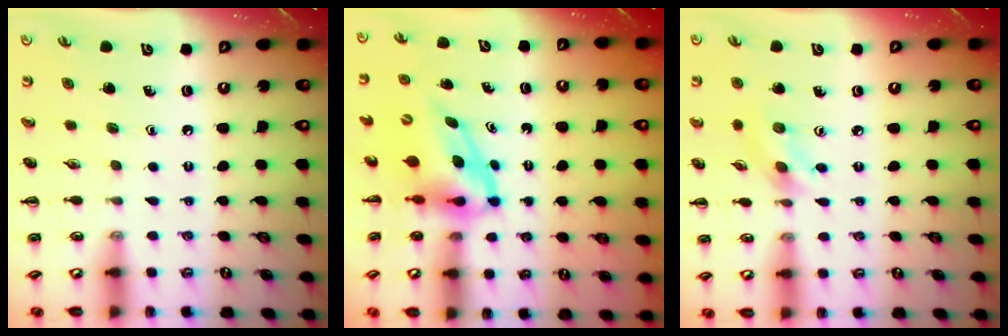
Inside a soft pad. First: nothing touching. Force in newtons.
{"total": 5.5, "press": 5.4, "slide": 1.3}
{"total": 2.6, "press": 2.6, "slide": 0.6}